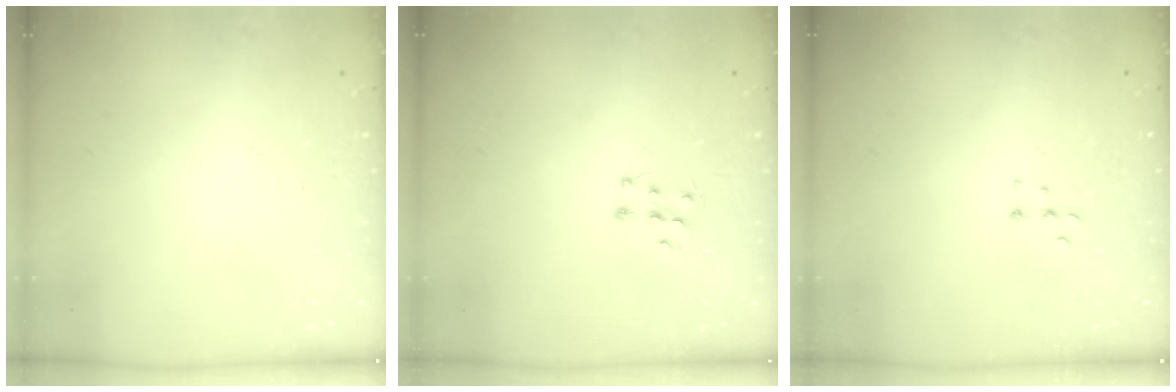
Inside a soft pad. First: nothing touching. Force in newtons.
{"total": 6.2, "press": 6.2, "slide": 0.4}
{"total": 3.6, "press": 3.5, "slide": 0.9}